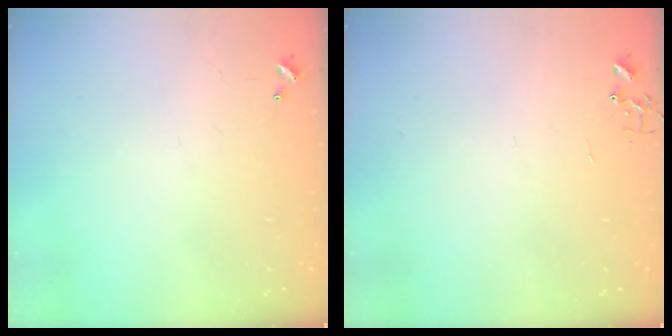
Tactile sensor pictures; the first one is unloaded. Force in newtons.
{"total": 0.0}